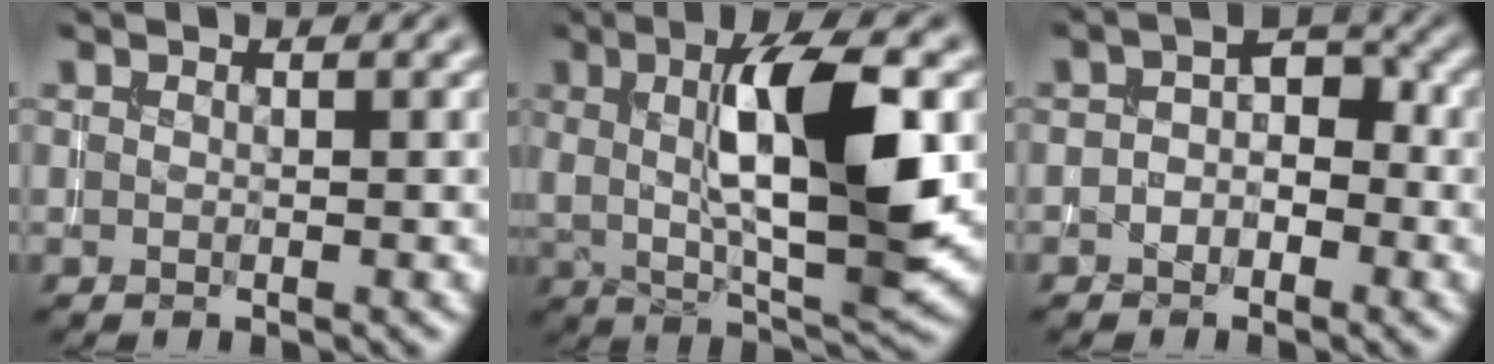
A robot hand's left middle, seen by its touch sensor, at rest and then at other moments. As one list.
[{"total": 10.6, "force": [1.6, 3.2, 10.0], "torque": [-0.149, 0.005, 0.026]}, {"total": 2.5, "force": [-0.6, 1.7, 1.7], "torque": [-0.016, 0.013, -0.020]}]